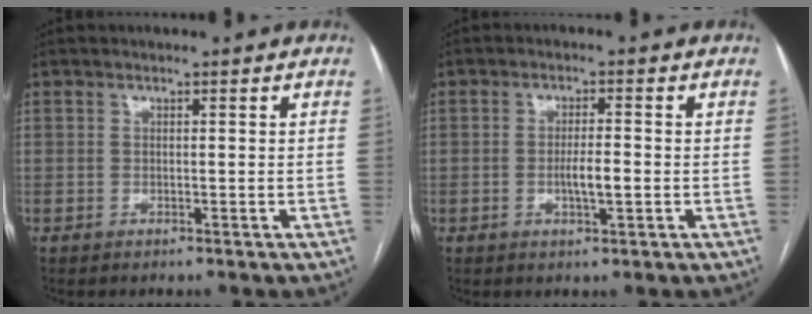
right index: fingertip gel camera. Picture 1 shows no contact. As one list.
[{"total": 3.6, "force": [-0.8, 0.5, 3.5], "torque": [-0.063, -0.002, -0.013]}]